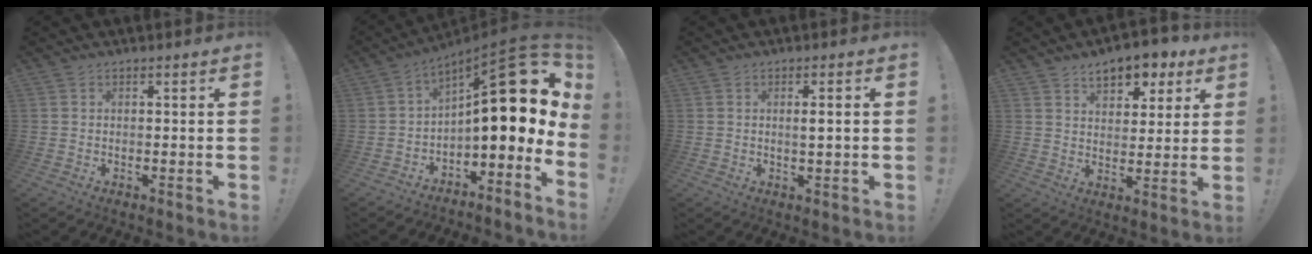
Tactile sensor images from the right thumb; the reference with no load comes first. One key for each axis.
{"total": 20.4, "fx": 5.1, "fy": 7.2, "fz": 18.4, "tx": -0.258, "ty": -0.039, "tz": 0.086}
{"total": 2.7, "fx": 0.3, "fy": 0.1, "fz": 2.7, "tx": -0.043, "ty": -0.003, "tz": -0.001}
{"total": 9.5, "fx": 5.7, "fy": 5.5, "fz": 5.2, "tx": -0.072, "ty": -0.033, "tz": 0.104}